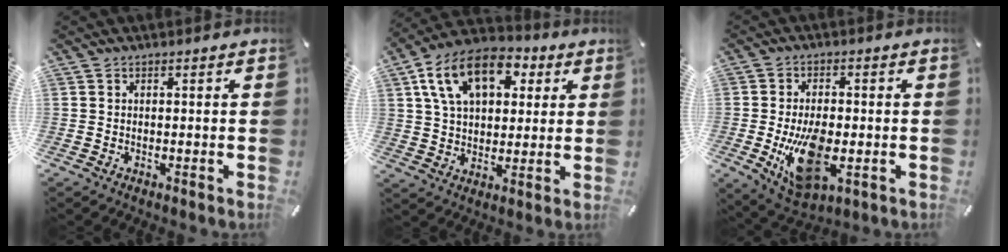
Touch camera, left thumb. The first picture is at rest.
{"total": 15.4, "force": [6.8, 9.9, 9.5], "torque": [-0.168, -0.009, 0.123]}
{"total": 13.6, "force": [-2.4, 7.5, 11.2], "torque": [-0.204, -0.013, -0.037]}